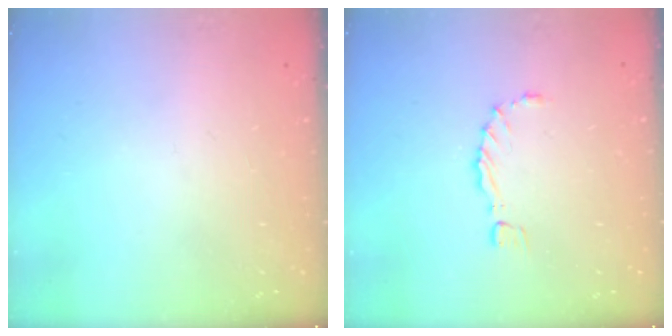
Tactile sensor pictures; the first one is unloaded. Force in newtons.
{"total": 1.1, "press": 1.1, "slide": 0.2}